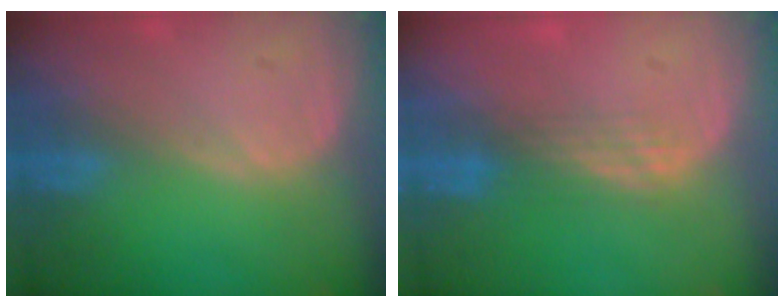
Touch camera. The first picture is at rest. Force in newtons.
{"total": 3.0, "press": 2.5, "slide": 1.6}